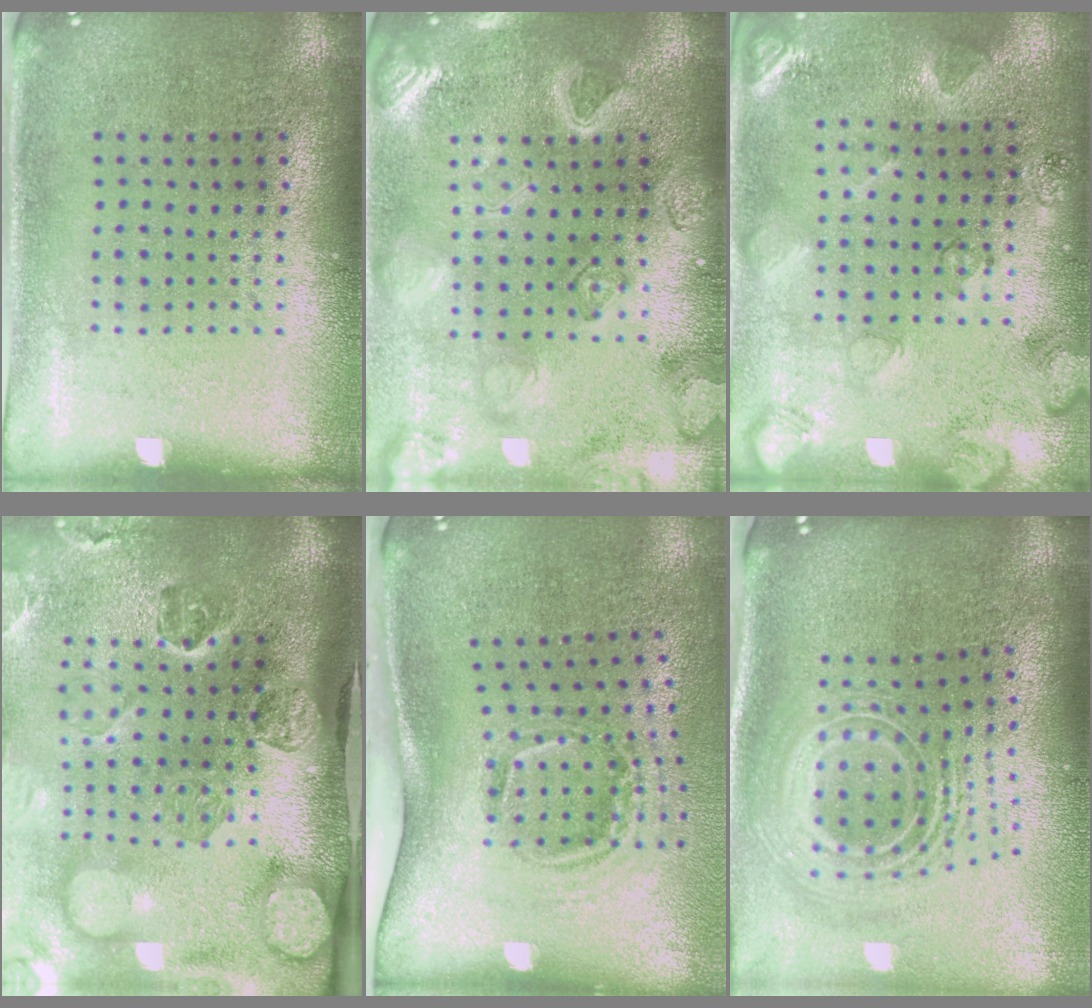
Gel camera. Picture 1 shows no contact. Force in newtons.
{"total": 3.4, "press": 3.1, "slide": 1.3}
{"total": 2.1, "press": 2.1, "slide": 0.5}
{"total": 5.1, "press": 3.7, "slide": 3.5}
{"total": 2.1, "press": 1.3, "slide": 1.6}
{"total": 2.8, "press": 1.9, "slide": 2.1}